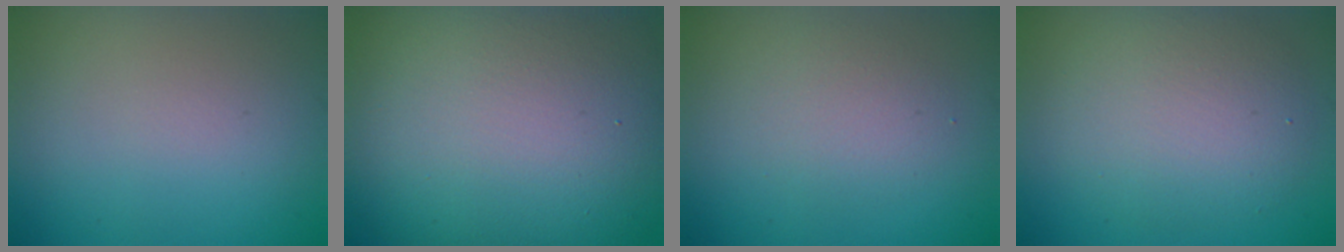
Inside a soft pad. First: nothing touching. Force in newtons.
{"total": 18.7, "press": 18.7, "slide": 1.0}
{"total": 2.4, "press": 2.4, "slide": 0.0}
{"total": 5.6, "press": 5.6, "slide": 0.1}